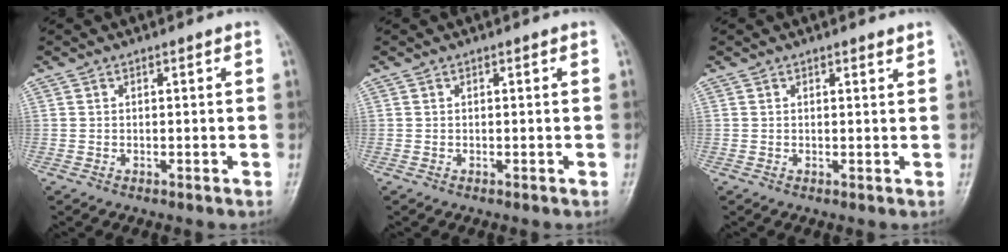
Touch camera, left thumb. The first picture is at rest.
{"total": 0.0}
{"total": 0.8, "force": [0.7, 0.2, 0.3], "torque": [-0.005, -0.006, 0.008]}